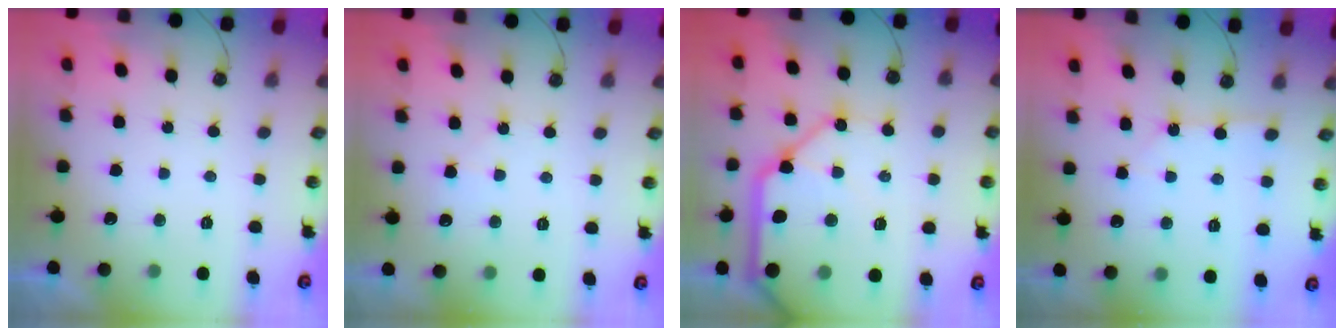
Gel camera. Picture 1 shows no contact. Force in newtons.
{"total": 3.9, "press": 3.8, "slide": 0.7}
{"total": 21.1, "press": 21.0, "slide": 2.5}
{"total": 2.1, "press": 2.1, "slide": 0.2}